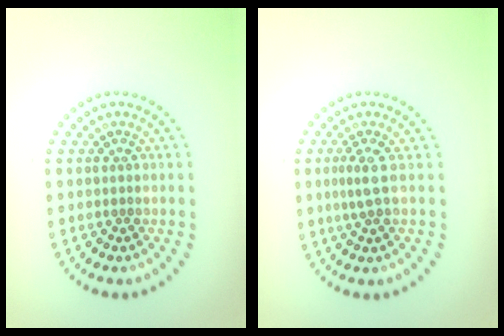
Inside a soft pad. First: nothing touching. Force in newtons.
{"total": 1.7, "press": 1.3, "slide": 1.1}